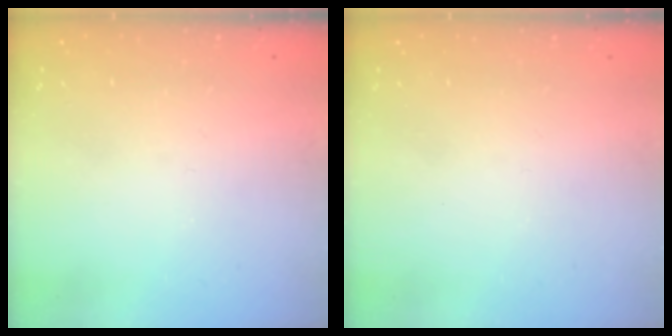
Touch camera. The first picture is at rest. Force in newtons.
{"total": 1.5, "press": 1.5, "slide": 0.1}